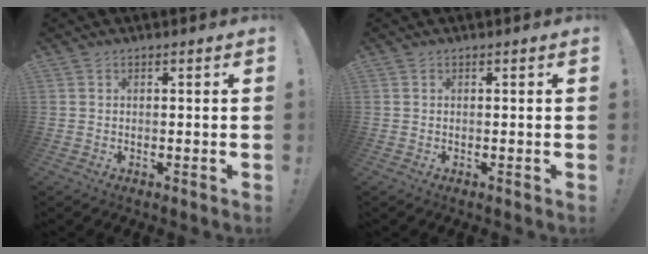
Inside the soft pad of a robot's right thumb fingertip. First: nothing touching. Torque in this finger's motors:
{"motor_torque": [0.00, 0.00, 0.00, 0.00, 0.00]}